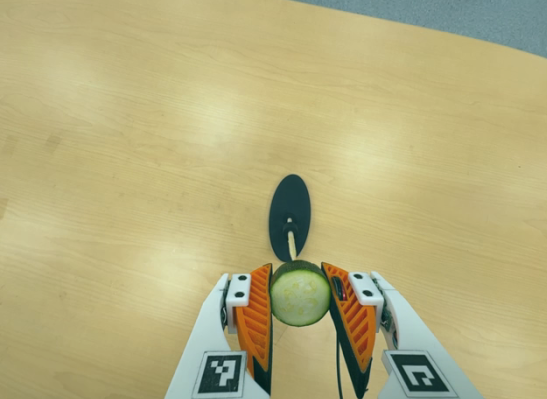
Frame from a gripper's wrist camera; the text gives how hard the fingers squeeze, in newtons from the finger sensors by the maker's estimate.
{"total": 11.2, "left": 9.9, "right": 12.5}